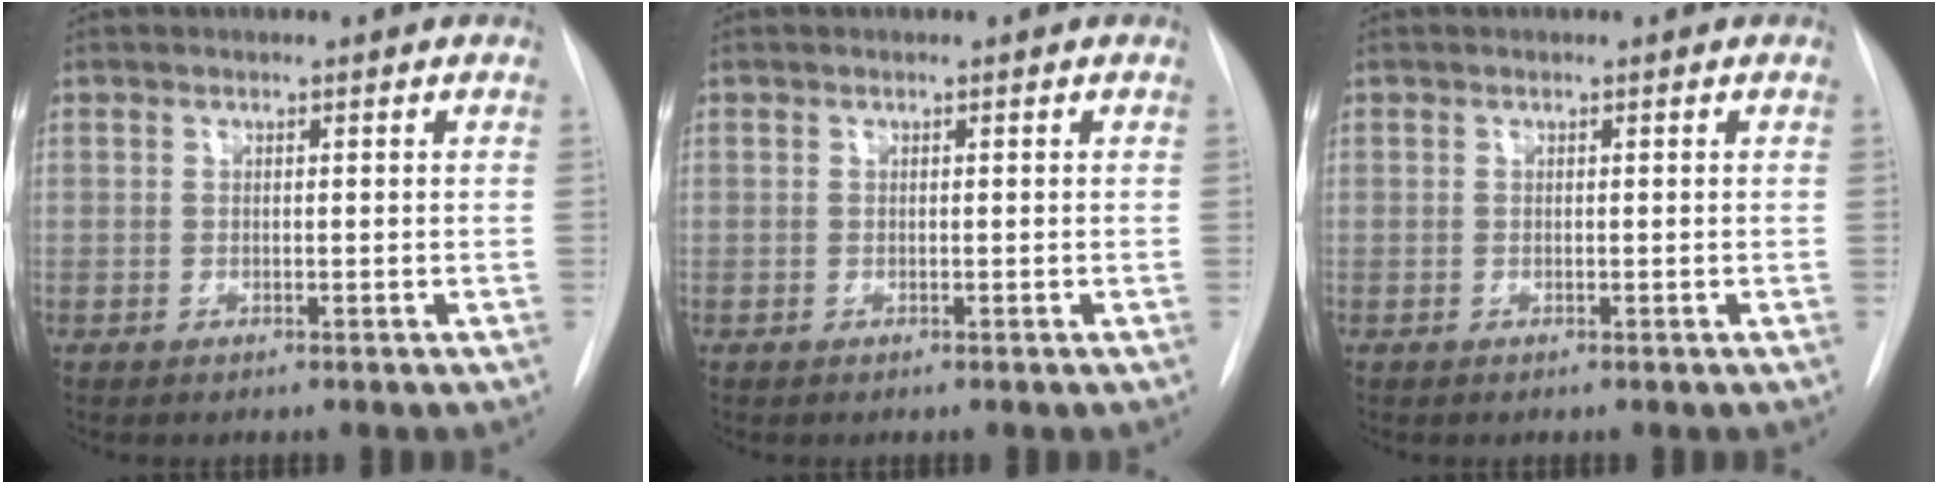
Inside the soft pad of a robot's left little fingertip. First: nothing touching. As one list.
[{"total": 0.0}, {"total": 0.0}]